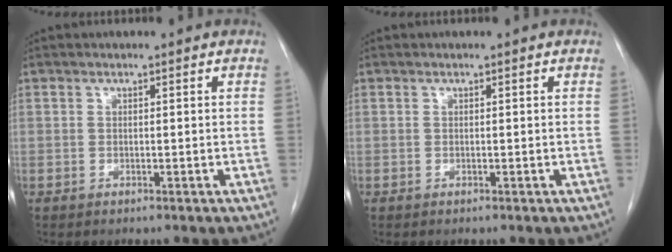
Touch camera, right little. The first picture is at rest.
{"total": 0.0}